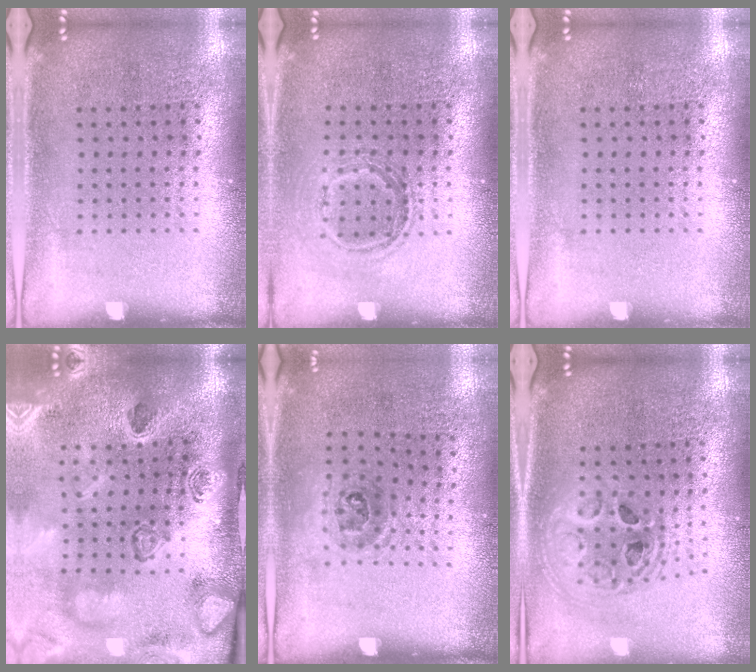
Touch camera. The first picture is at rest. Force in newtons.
{"total": 1.2, "press": 1.1, "slide": 0.5}
{"total": 0.0}
{"total": 4.5, "press": 3.2, "slide": 3.1}
{"total": 1.0, "press": 0.7, "slide": 0.7}
{"total": 2.0, "press": 1.6, "slide": 1.2}